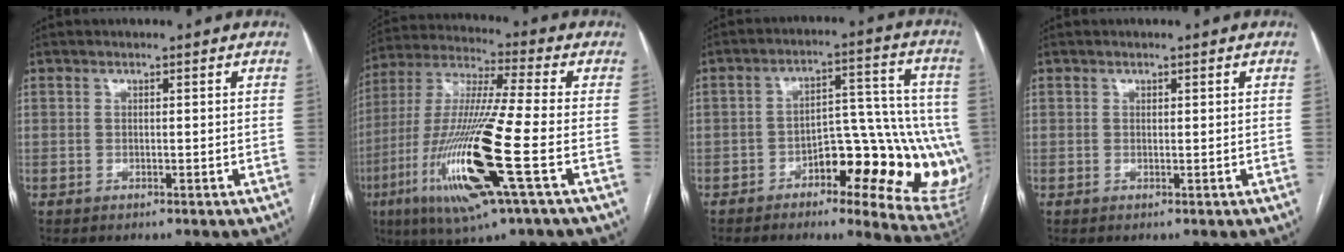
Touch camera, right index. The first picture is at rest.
{"total": 19.7, "force": [-6.5, 0.5, 18.6], "torque": [-0.406, -0.028, -0.126]}
{"total": 17.0, "force": [-4.6, 6.7, 14.9], "torque": [-0.137, 0.024, -0.052]}
{"total": 0.0}